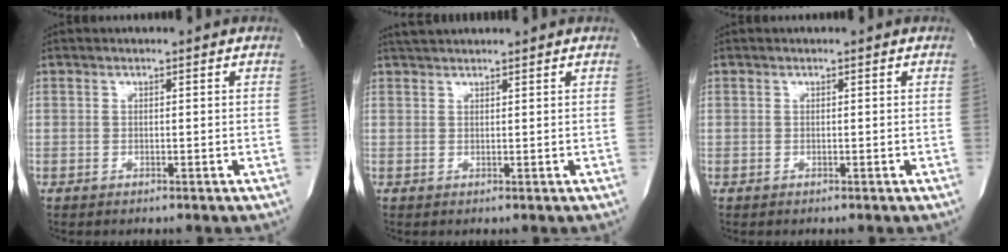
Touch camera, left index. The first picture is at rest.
{"total": 3.8, "force": [3.6, 0.2, 1.1], "torque": [-0.018, 0.032, 0.062]}
{"total": 0.0}